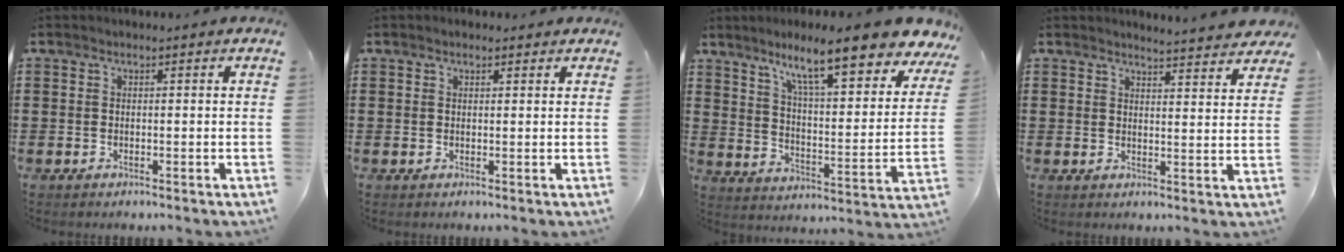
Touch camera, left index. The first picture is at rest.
{"total": 1.0, "force": [0.8, 0.4, 0.4], "torque": [-0.008, 0.004, 0.016]}
{"total": 11.9, "force": [9.2, 1.0, 7.4], "torque": [-0.148, -0.053, 0.149]}
{"total": 3.6, "force": [3.6, -0.3, 0.5], "torque": [-0.015, -0.021, 0.063]}